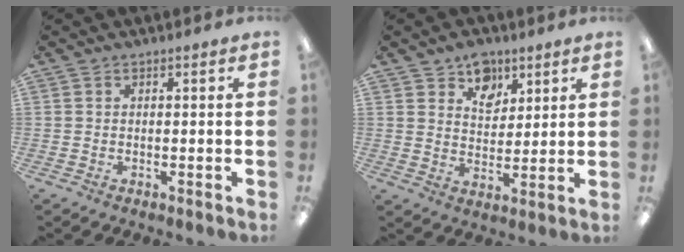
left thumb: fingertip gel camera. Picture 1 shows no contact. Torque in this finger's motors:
{"motor_torque": [-0.28, -0.01, 0.07, -0.24, 0.04]}